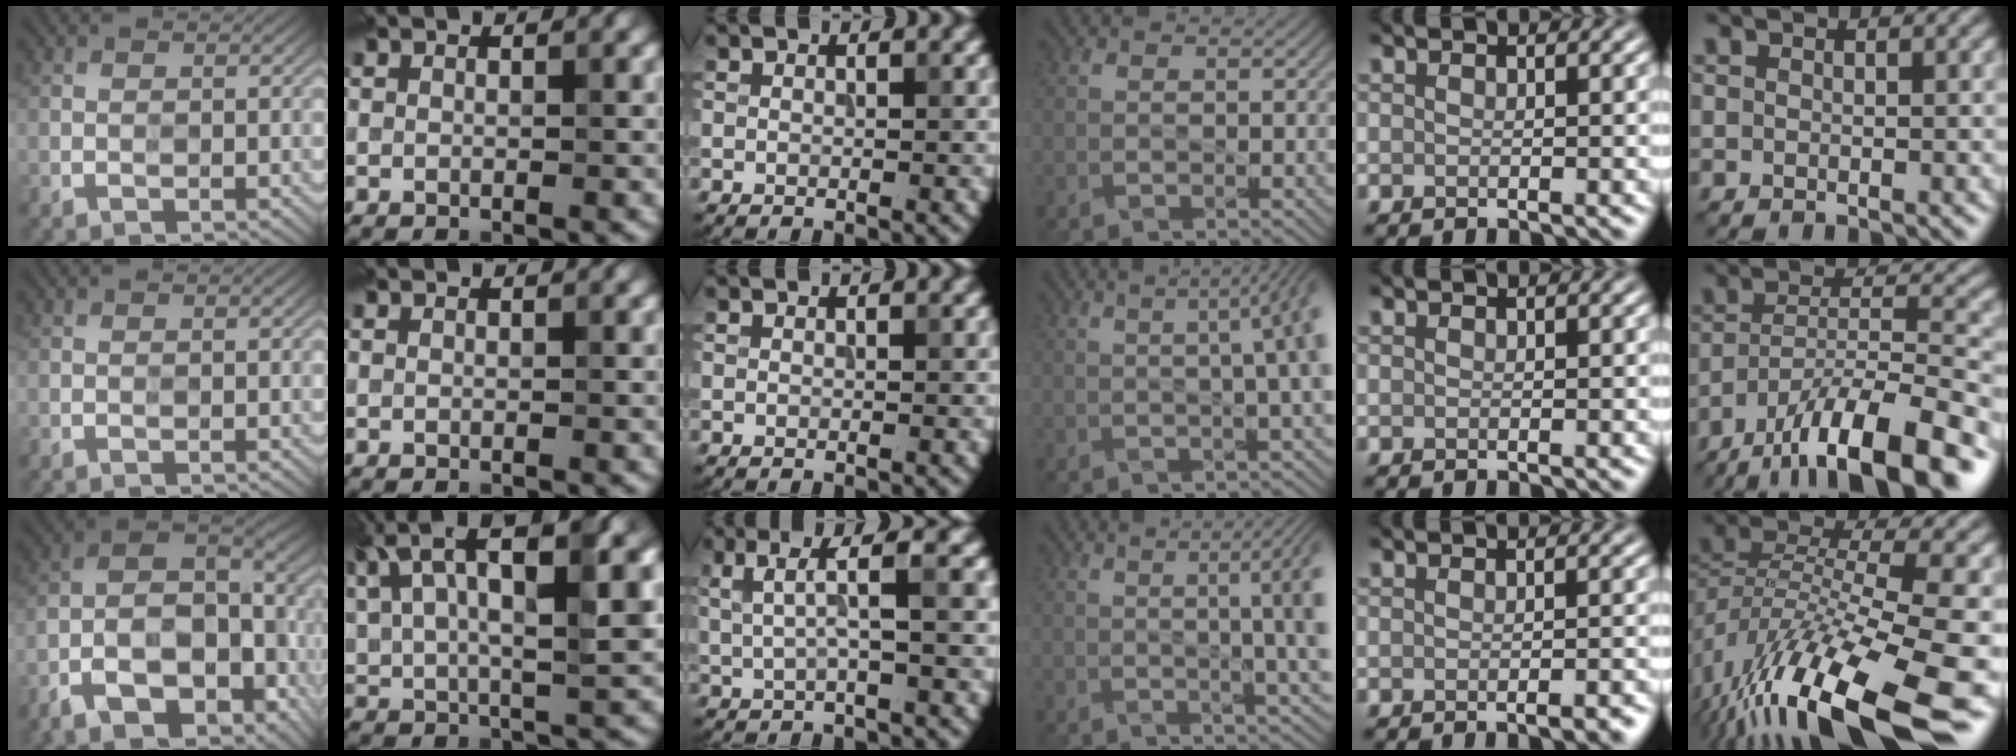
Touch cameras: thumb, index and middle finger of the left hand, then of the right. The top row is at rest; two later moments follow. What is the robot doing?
{"motion": "wipe", "object": "glass cup"}